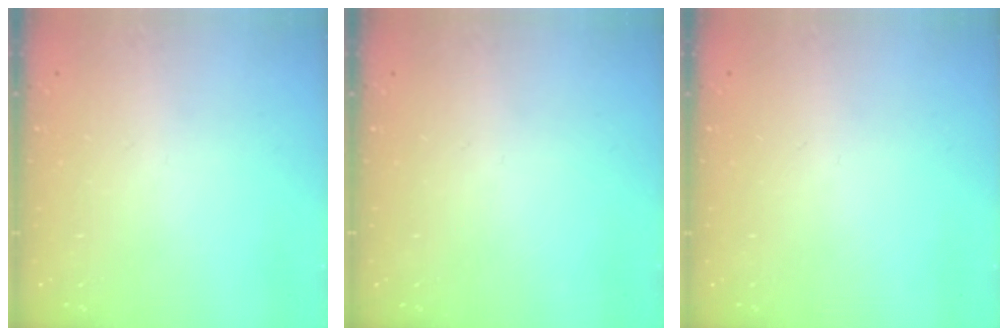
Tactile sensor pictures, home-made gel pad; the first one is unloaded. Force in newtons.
{"total": 0.0}
{"total": 0.0}